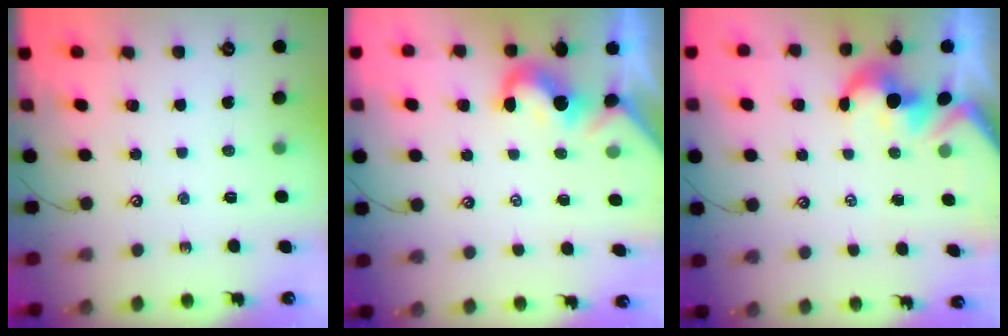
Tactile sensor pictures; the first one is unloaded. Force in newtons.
{"total": 0.0}
{"total": 1.6, "press": 1.3, "slide": 1.0}